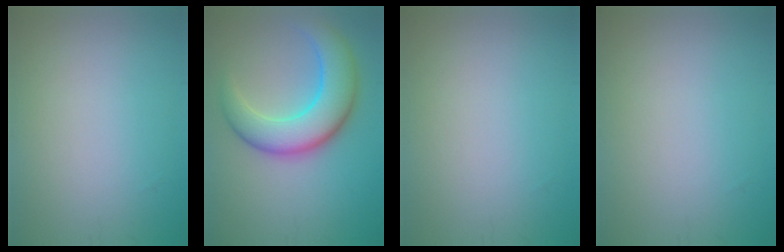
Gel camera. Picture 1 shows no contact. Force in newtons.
{"total": 7.2, "press": 7.2, "slide": 0.1}
{"total": 0.0}
{"total": 0.0}